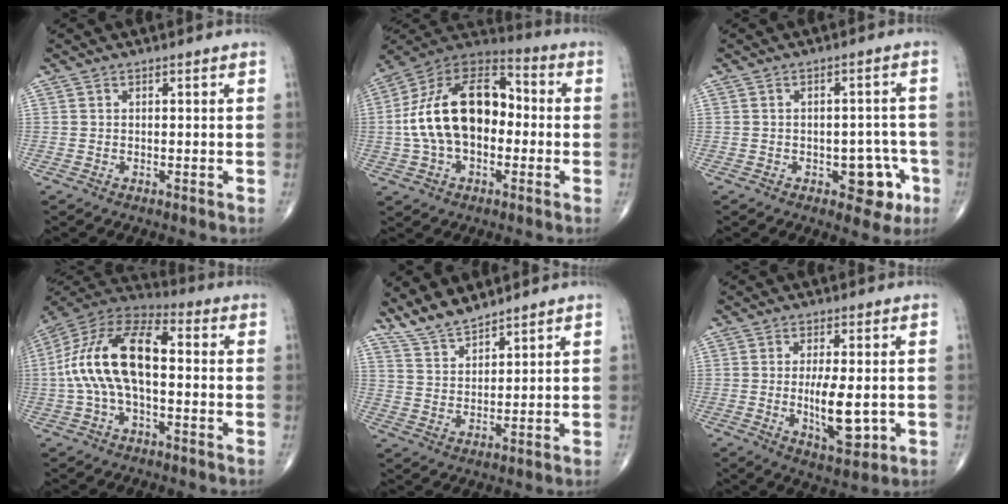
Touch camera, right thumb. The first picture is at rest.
{"total": 20.2, "force": [-0.7, 12.4, 15.9], "torque": [-0.274, 0.043, -0.019]}
{"total": 7.1, "force": [-2.9, 4.1, 5.1], "torque": [-0.028, 0.022, -0.032]}
{"total": 17.3, "force": [-0.1, 8.6, 15.0], "torque": [-0.299, 0.043, -0.012]}
{"total": 6.6, "force": [6.0, 1.6, 2.1], "torque": [-0.033, -0.031, 0.127]}
{"total": 9.3, "force": [-0.9, 3.5, 8.6], "torque": [-0.138, -0.018, -0.008]}